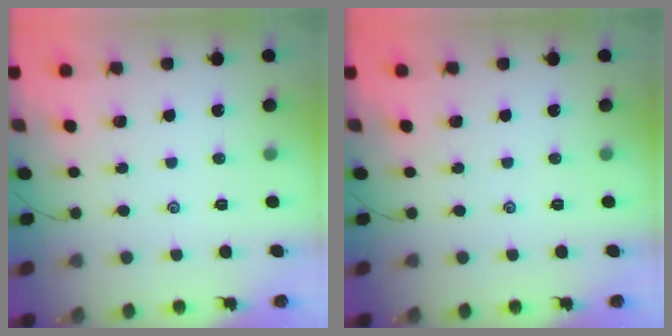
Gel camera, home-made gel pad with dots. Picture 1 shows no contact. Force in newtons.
{"total": 0.0}